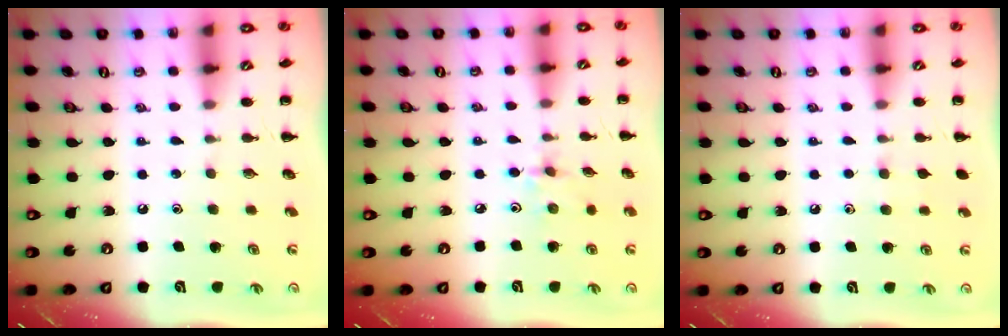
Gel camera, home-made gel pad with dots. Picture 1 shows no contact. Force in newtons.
{"total": 2.7, "press": 2.5, "slide": 0.8}
{"total": 4.9, "press": 4.5, "slide": 1.9}